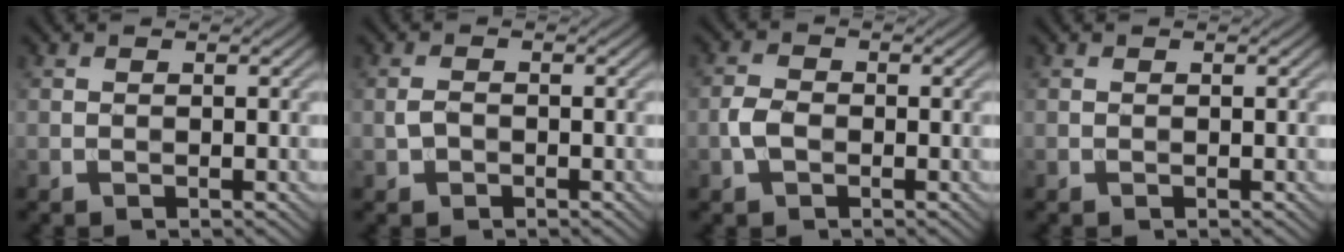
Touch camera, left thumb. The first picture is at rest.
{"total": 1.5, "force": [-0.5, 1.0, 0.9], "torque": [-0.023, 0.001, -0.012]}
{"total": 2.6, "force": [-0.9, 1.7, 1.7], "torque": [-0.039, 0.002, -0.024]}
{"total": 0.0}